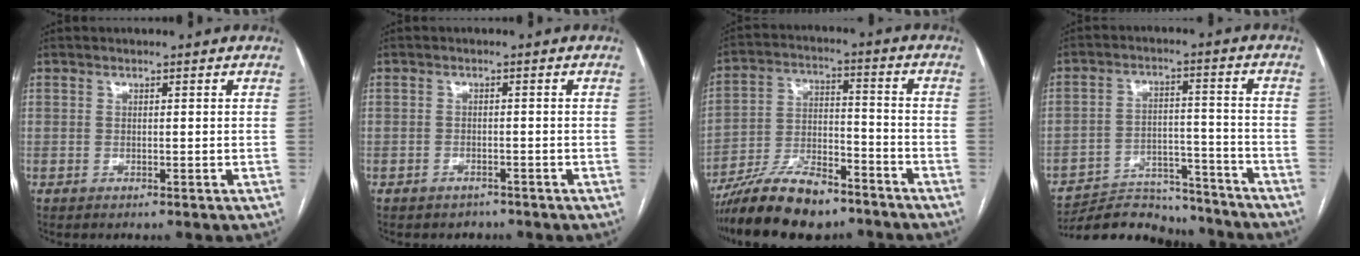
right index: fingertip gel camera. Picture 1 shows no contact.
{"total": 2.1, "force": [-1.6, 1.2, -0.1], "torque": [-0.008, 0.005, -0.022]}
{"total": 14.4, "force": [-11.7, 4.2, 7.3], "torque": [-0.133, 0.008, -0.205]}
{"total": 15.9, "force": [-15.1, 3.9, 2.9], "torque": [-0.052, 0.022, -0.221]}